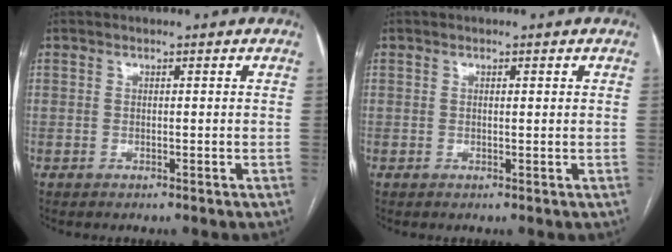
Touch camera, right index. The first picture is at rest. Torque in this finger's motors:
{"motor_torque": [-0.28, 0.17, -0.01, 0.00]}